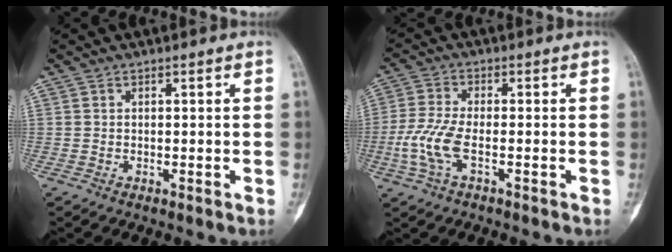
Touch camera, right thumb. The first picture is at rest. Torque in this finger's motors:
{"motor_torque": [1.34, 1.17, 0.58, -0.94, 0.14]}